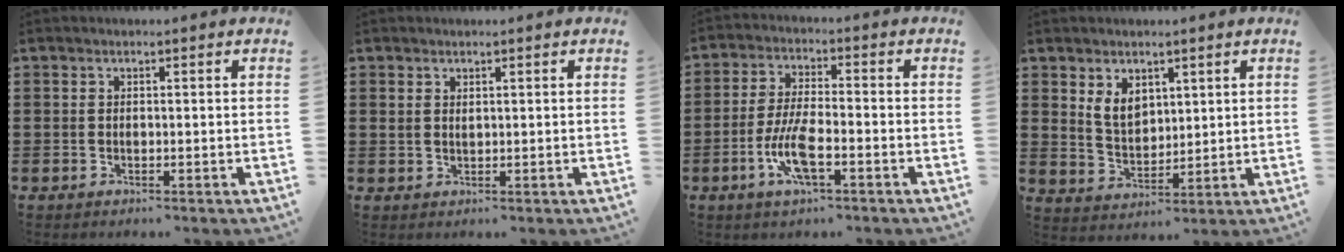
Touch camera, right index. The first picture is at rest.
{"total": 1.0, "force": [0.8, 0.5, 0.3], "torque": [-0.007, 0.003, 0.016]}
{"total": 7.3, "force": [-3.0, 1.9, 6.4], "torque": [-0.143, -0.014, -0.059]}
{"total": 4.8, "force": [2.4, 3.3, 2.6], "torque": [-0.063, 0.011, 0.045]}